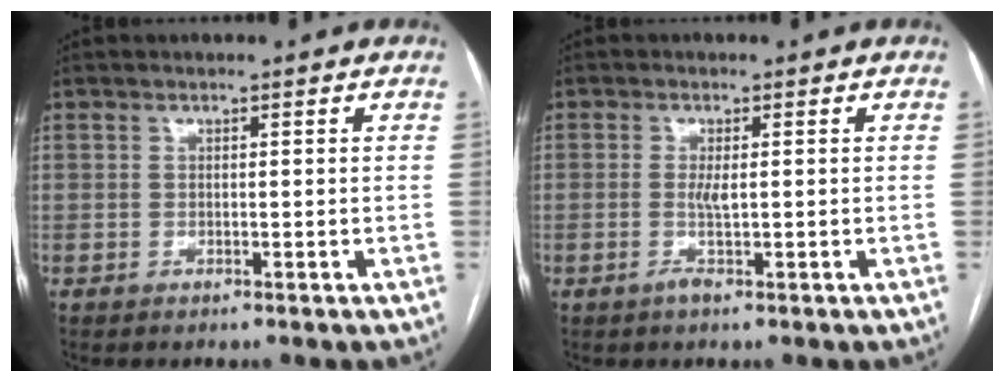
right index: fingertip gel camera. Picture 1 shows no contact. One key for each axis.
{"total": 1.9, "fx": -0.3, "fy": 0.2, "fz": 1.9, "tx": -0.040, "ty": -0.002, "tz": -0.005}